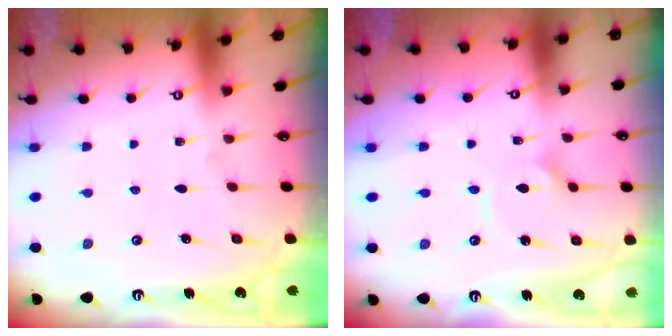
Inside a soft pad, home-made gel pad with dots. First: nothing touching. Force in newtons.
{"total": 3.7, "press": 3.7, "slide": 0.1}